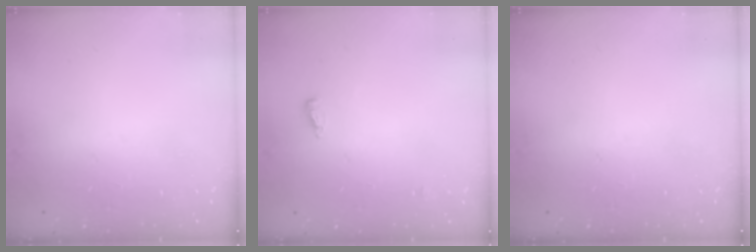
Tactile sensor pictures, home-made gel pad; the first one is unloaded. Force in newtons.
{"total": 4.7, "press": 4.6, "slide": 1.2}
{"total": 0.0}